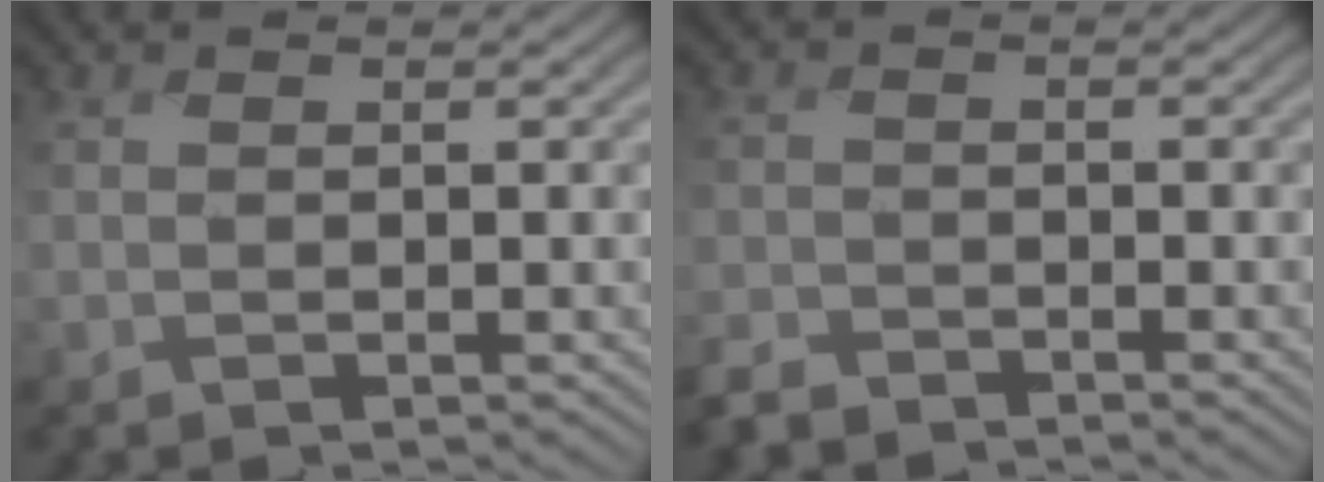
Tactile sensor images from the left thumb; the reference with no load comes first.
{"total": 3.4, "force": [-3.2, 1.1, 0.7], "torque": [-0.014, -0.011, -0.072]}